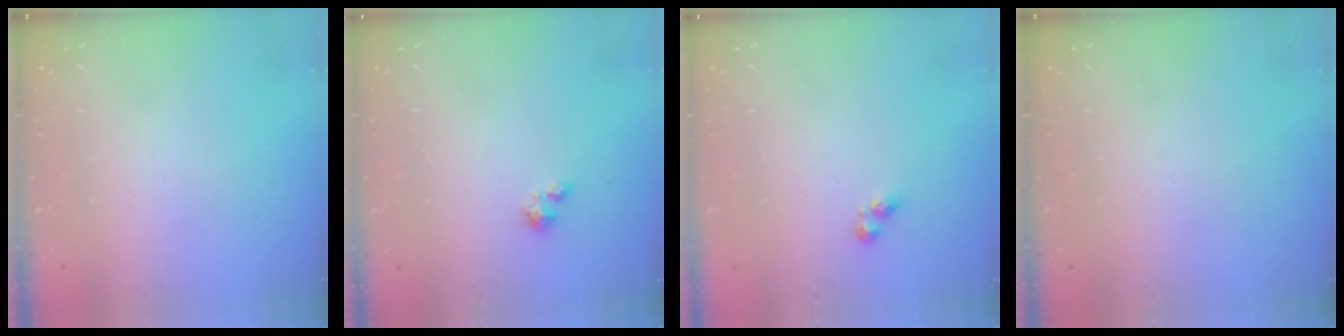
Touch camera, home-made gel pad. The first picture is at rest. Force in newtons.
{"total": 0.9, "press": 0.9, "slide": 0.2}
{"total": 3.4, "press": 3.4, "slide": 0.3}
{"total": 0.0}